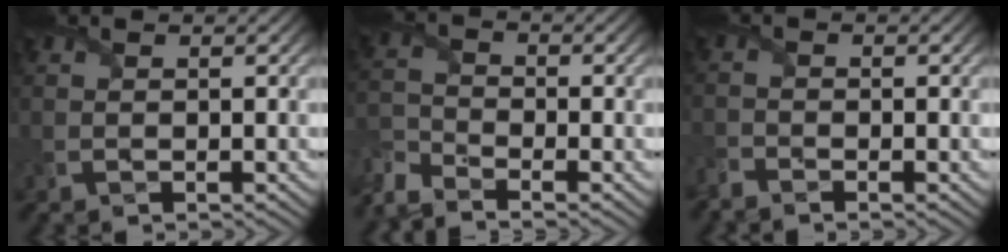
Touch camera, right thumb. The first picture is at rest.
{"total": 5.9, "force": [-5.1, 2.0, 2.4], "torque": [-0.066, -0.020, -0.116]}
{"total": 2.2, "force": [-2.1, 0.4, 0.4], "torque": [-0.016, -0.012, -0.055]}